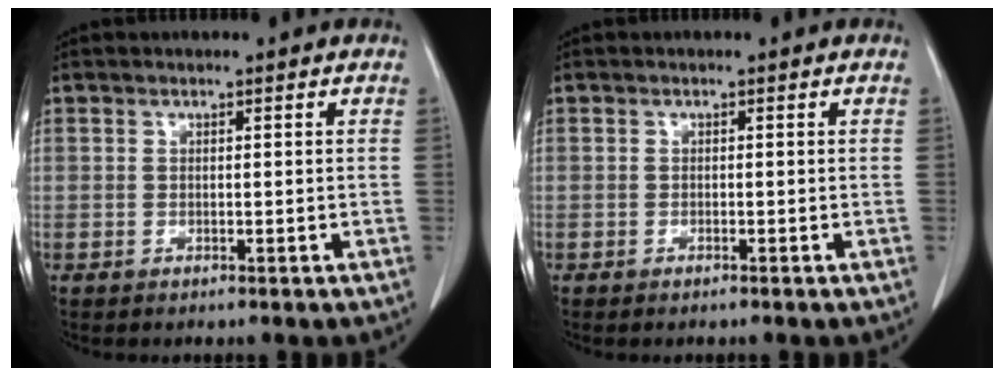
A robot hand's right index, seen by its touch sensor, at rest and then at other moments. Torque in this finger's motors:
{"motor_torque": [-0.01, 0.03, 0.04, 0.01]}